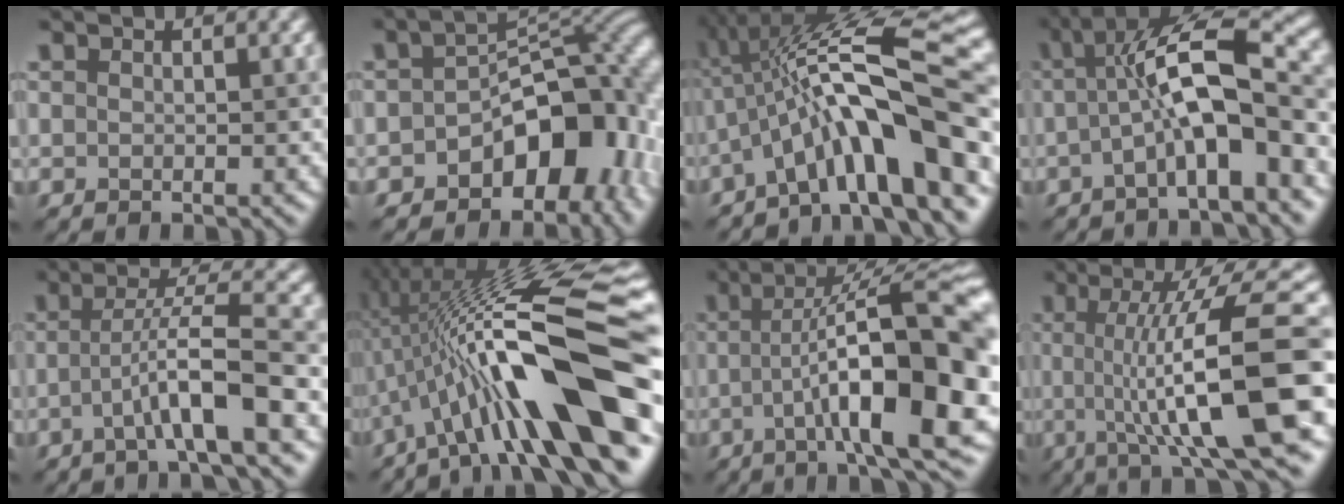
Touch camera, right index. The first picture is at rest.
{"total": 11.5, "force": [-4.1, 7.1, 8.1], "torque": [-0.078, 0.001, -0.066]}
{"total": 11.7, "force": [-2.9, 2.8, 11.0], "torque": [-0.165, 0.026, -0.049]}
{"total": 9.0, "force": [-0.9, 2.2, 8.7], "torque": [-0.135, 0.019, -0.019]}
{"total": 5.7, "force": [-1.6, 0.4, 5.4], "torque": [-0.092, 0.014, -0.033]}
{"total": 14.6, "force": [-2.0, 3.5, 14.0], "torque": [-0.222, 0.029, -0.032]}
{"total": 13.3, "force": [-1.3, 2.8, 12.9], "torque": [-0.177, 0.016, -0.017]}
{"total": 12.7, "force": [-0.5, 2.7, 12.4], "torque": [-0.167, 0.007, -0.006]}